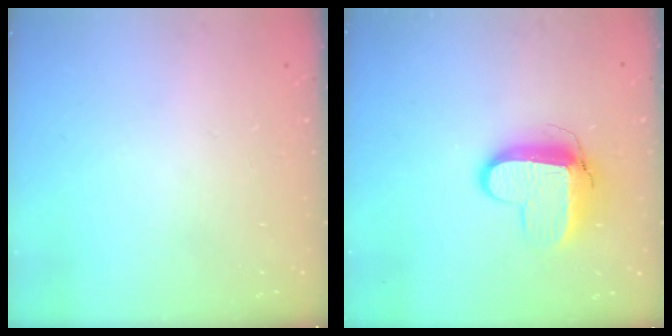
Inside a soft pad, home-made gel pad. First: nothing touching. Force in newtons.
{"total": 10.3, "press": 10.3, "slide": 1.2}